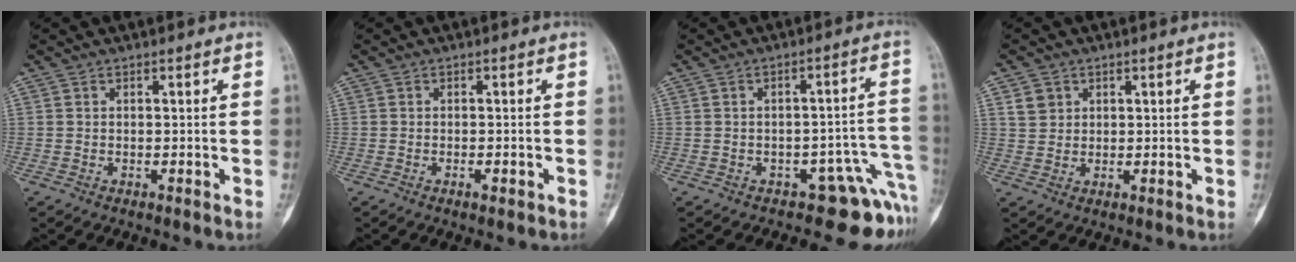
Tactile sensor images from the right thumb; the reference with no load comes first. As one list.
[{"total": 1.3, "force": [-0.7, 0.4, 1.0], "torque": [-0.015, 0.002, -0.010]}, {"total": 7.7, "force": [-5.0, 4.0, 4.3], "torque": [0.001, 0.076, -0.063]}, {"total": 3.2, "force": [1.5, 2.7, 0.9], "torque": [-0.003, -0.006, 0.030]}]